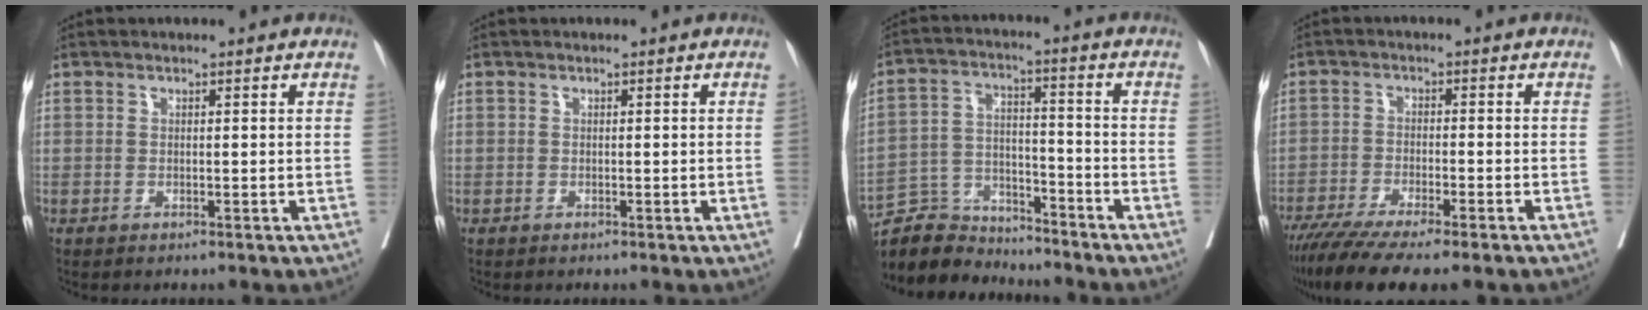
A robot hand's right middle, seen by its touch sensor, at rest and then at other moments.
{"total": 0.0}
{"total": 9.6, "force": [-9.2, 2.8, 0.0], "torque": [-0.003, 0.025, -0.168]}
{"total": 10.5, "force": [-8.3, 0.8, 6.4], "torque": [-0.097, -0.022, -0.133]}